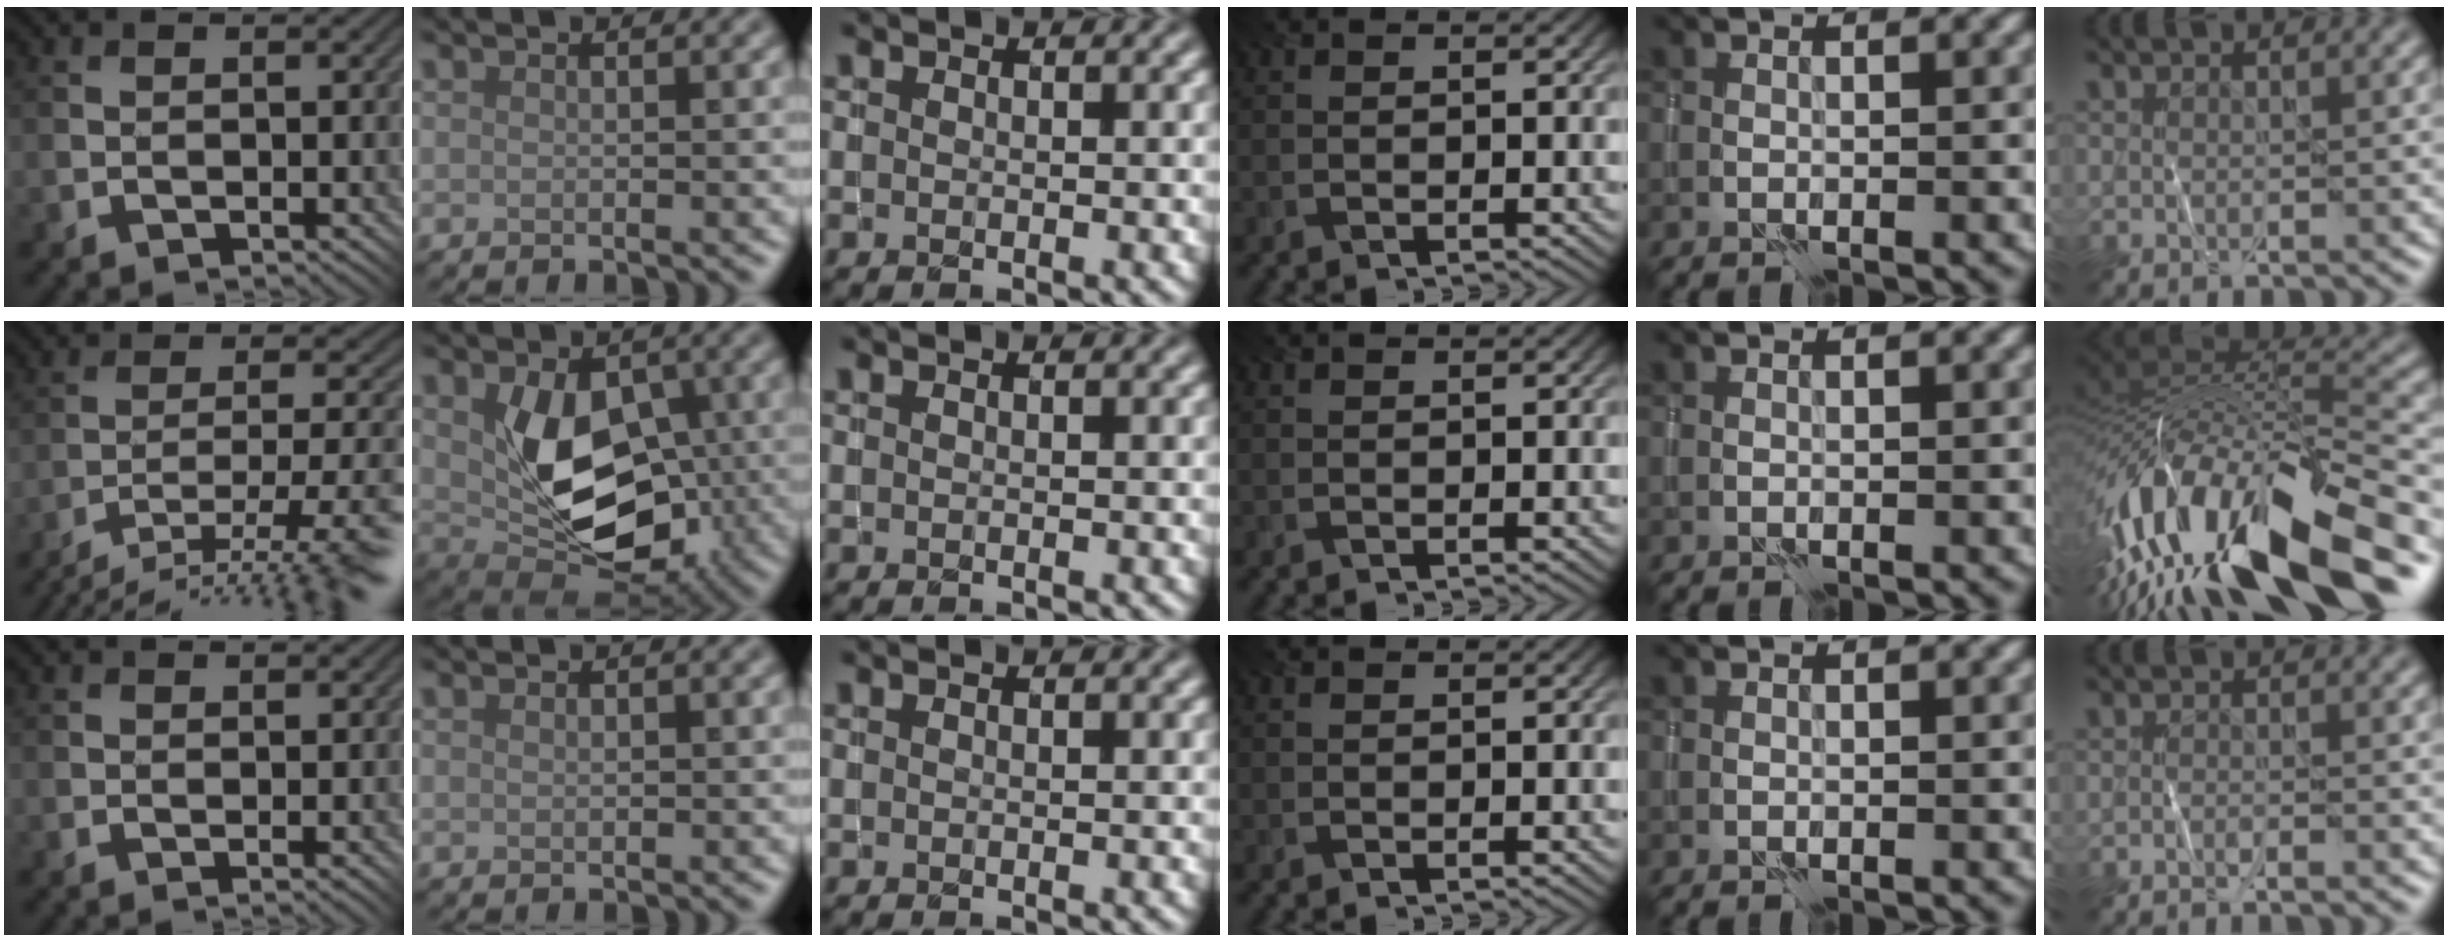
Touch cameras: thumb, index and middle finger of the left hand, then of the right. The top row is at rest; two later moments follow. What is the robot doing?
{"motion": "wrap", "object": "thread"}